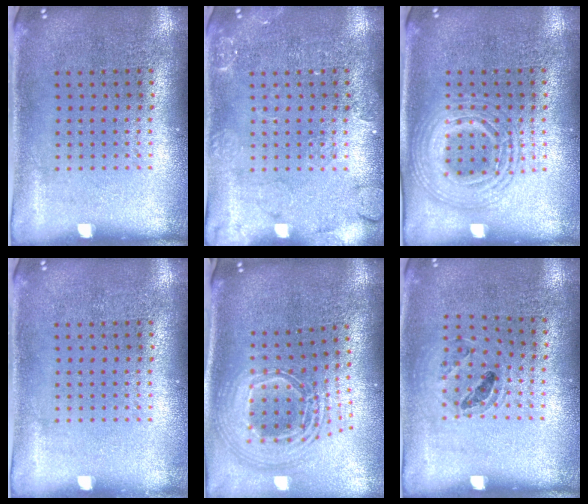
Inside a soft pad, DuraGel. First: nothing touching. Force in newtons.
{"total": 2.4, "press": 2.4, "slide": 0.4}
{"total": 2.6, "press": 2.6, "slide": 0.2}
{"total": 0.0}
{"total": 2.6, "press": 1.9, "slide": 1.8}
{"total": 0.9, "press": 0.9, "slide": 0.1}